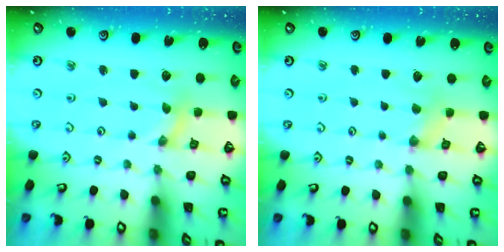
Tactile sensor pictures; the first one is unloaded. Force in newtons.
{"total": 3.8, "press": 3.8, "slide": 0.4}